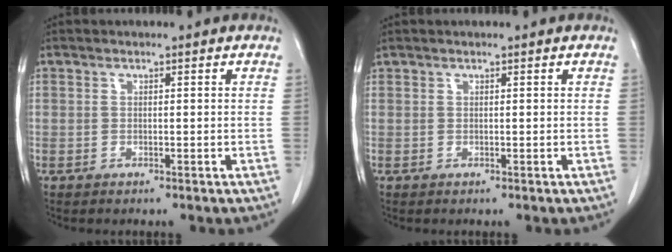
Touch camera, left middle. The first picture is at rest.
{"total": 0.0}